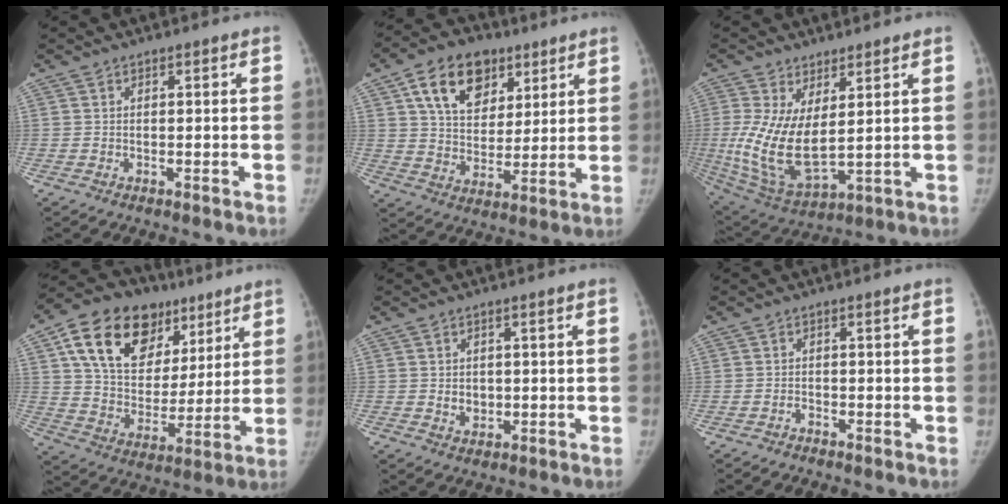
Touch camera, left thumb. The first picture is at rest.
{"total": 14.8, "force": [7.3, 10.1, 8.1], "torque": [-0.099, -0.019, 0.126]}
{"total": 13.5, "force": [1.7, 6.1, 12.0], "torque": [-0.239, -0.029, 0.050]}
{"total": 22.4, "force": [10.9, 15.0, 12.5], "torque": [-0.174, -0.009, 0.185]}
{"total": 2.7, "force": [0.0, 2.4, 1.4], "torque": [-0.004, 0.001, 0.005]}
{"total": 0.8, "force": [-0.7, 0.4, -0.1], "torque": [0.006, 0.006, -0.015]}